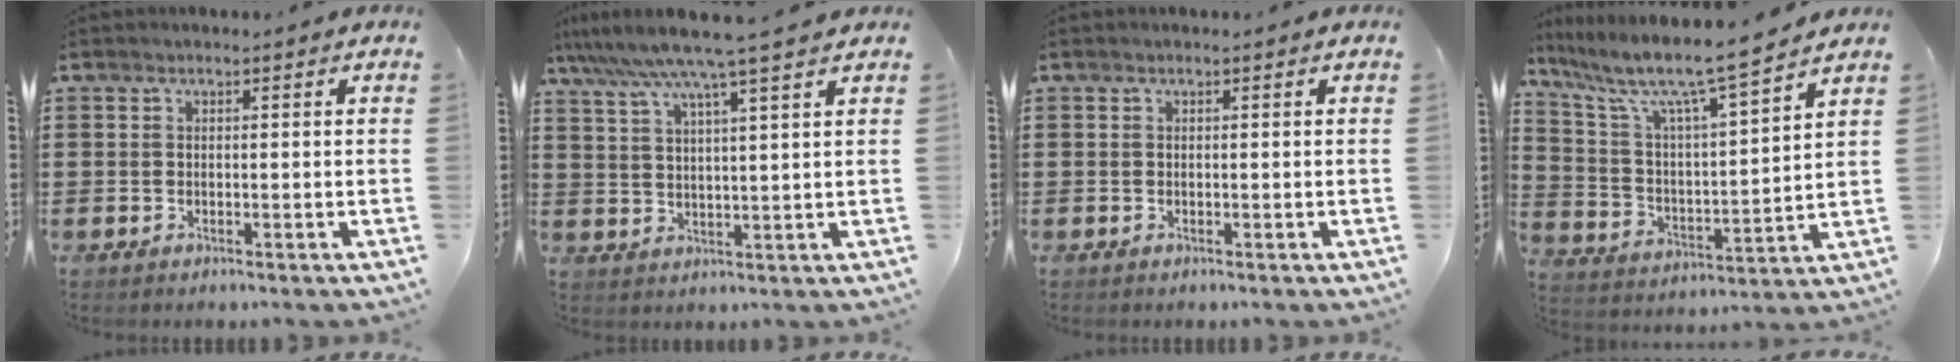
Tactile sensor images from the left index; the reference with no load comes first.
{"total": 7.3, "force": [5.9, -0.4, 4.2], "torque": [-0.099, -0.023, 0.100]}
{"total": 0.0}
{"total": 8.4, "force": [7.0, 0.4, 4.7], "torque": [-0.122, -0.050, 0.109]}